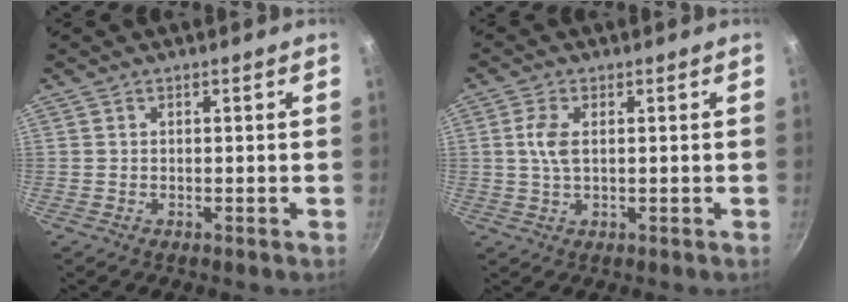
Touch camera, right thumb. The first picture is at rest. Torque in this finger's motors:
{"motor_torque": [-0.17, -0.17, 0.33, 0.39, 0.00]}